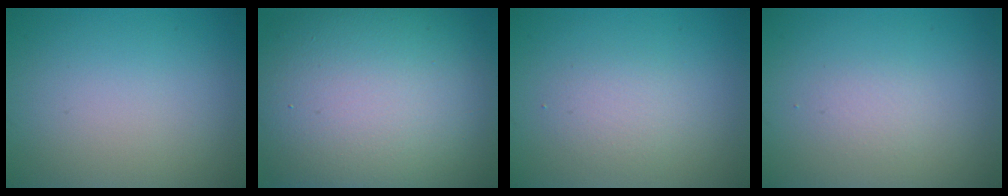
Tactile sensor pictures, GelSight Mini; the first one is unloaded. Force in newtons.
{"total": 16.5, "press": 16.5, "slide": 0.3}
{"total": 1.9, "press": 1.9, "slide": 0.0}
{"total": 1.1, "press": 1.1, "slide": 0.1}